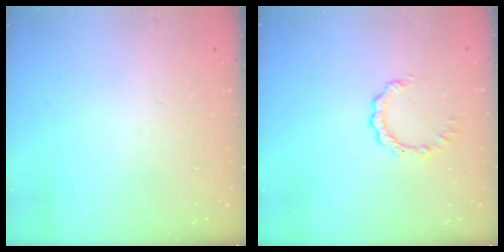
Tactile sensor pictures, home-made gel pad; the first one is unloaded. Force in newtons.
{"total": 3.2, "press": 3.2, "slide": 0.1}